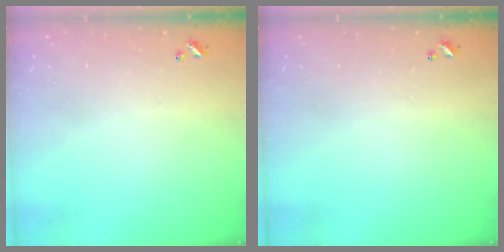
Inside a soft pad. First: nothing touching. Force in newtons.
{"total": 0.0}